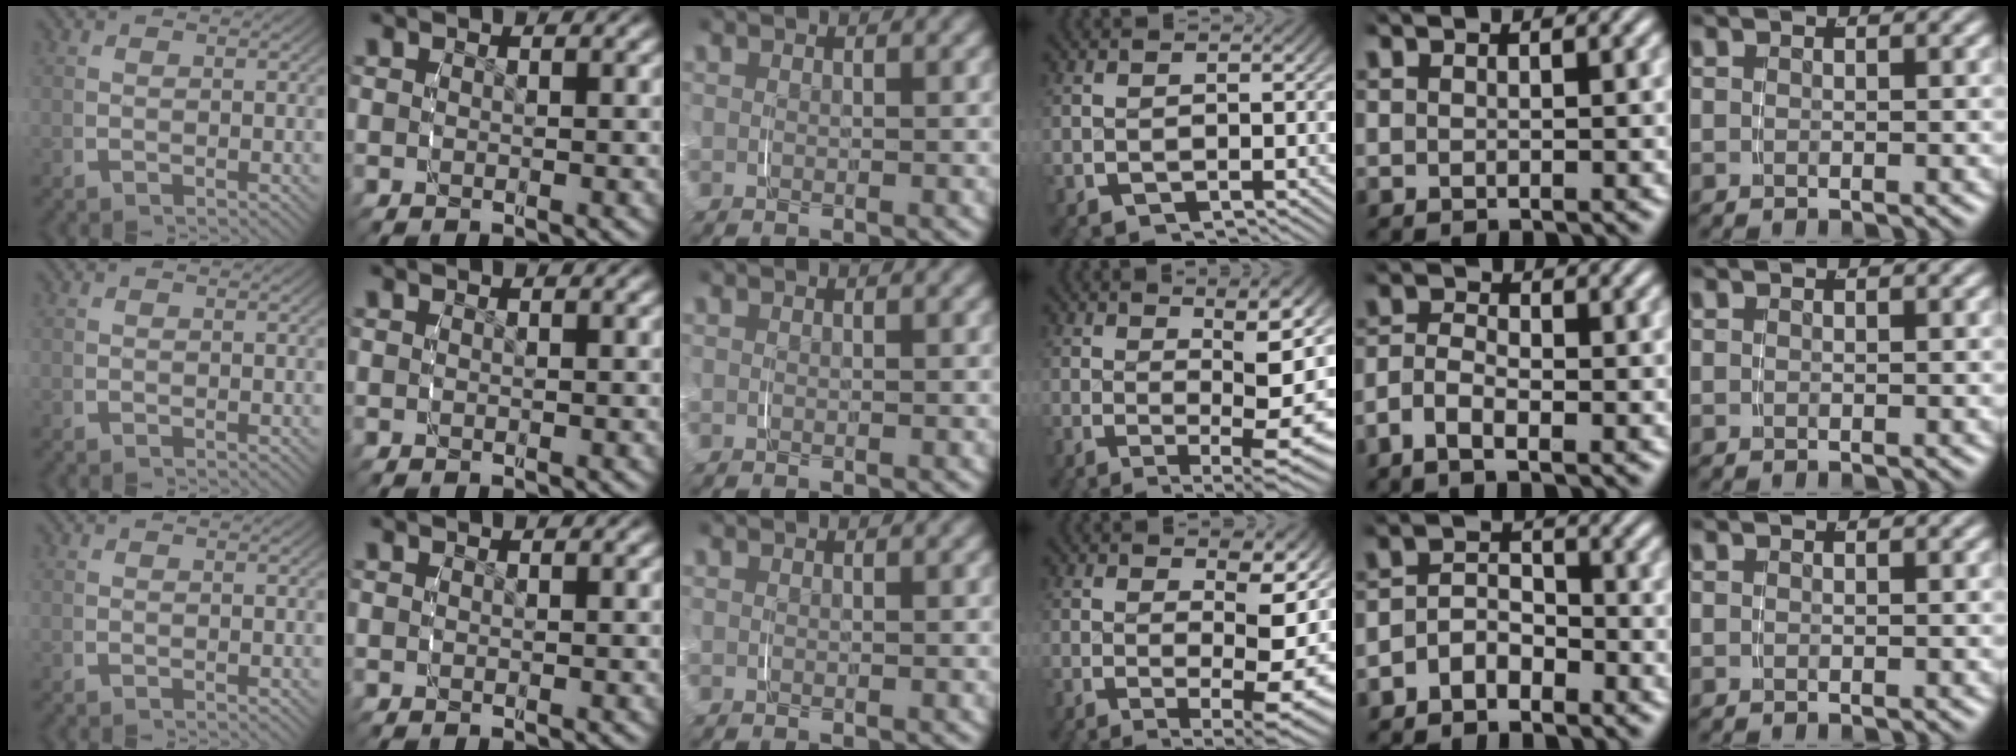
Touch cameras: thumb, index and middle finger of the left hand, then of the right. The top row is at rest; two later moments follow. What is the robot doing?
{"motion": "grasp_and_lifting", "object": "jacket"}